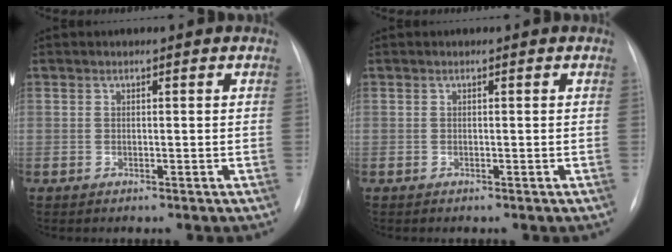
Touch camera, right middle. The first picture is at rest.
{"total": 0.0}